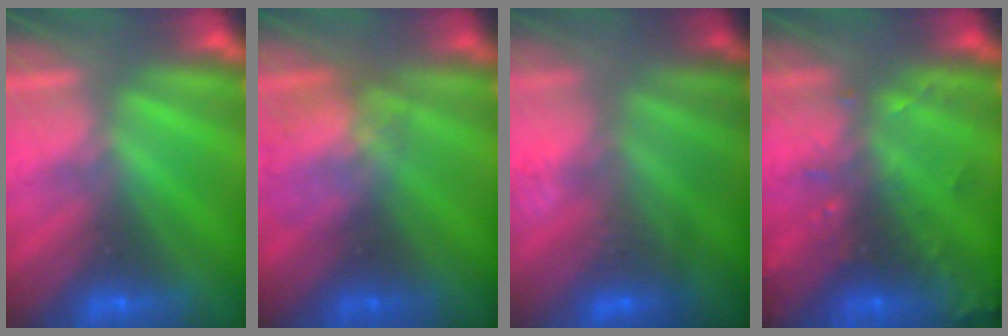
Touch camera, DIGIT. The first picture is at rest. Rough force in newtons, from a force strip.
{"total": 3.4}
{"total": 2.8}
{"total": 8.6}